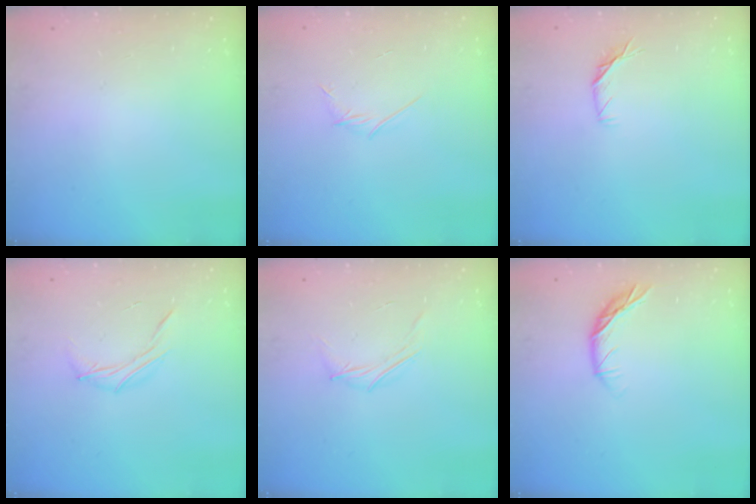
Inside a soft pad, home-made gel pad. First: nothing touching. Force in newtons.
{"total": 2.8, "press": 2.7, "slide": 0.8}
{"total": 5.3, "press": 5.2, "slide": 1.1}
{"total": 5.5, "press": 5.4, "slide": 1.3}
{"total": 3.7, "press": 3.5, "slide": 1.1}
{"total": 7.8, "press": 7.8, "slide": 0.7}